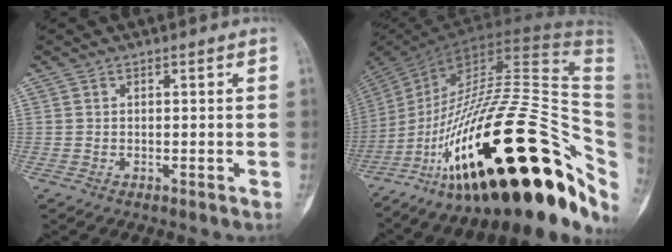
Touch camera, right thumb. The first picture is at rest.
{"total": 41.7, "force": [-13.6, 16.3, 35.8], "torque": [-0.485, 0.089, -0.211]}